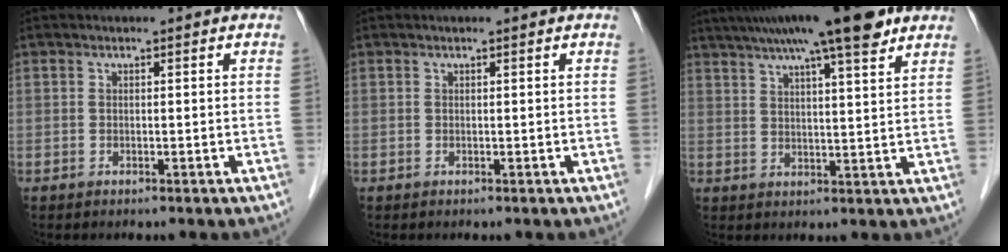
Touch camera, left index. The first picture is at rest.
{"total": 0.0}
{"total": 15.7, "force": [11.5, 1.4, 10.6], "torque": [-0.176, 0.034, 0.164]}